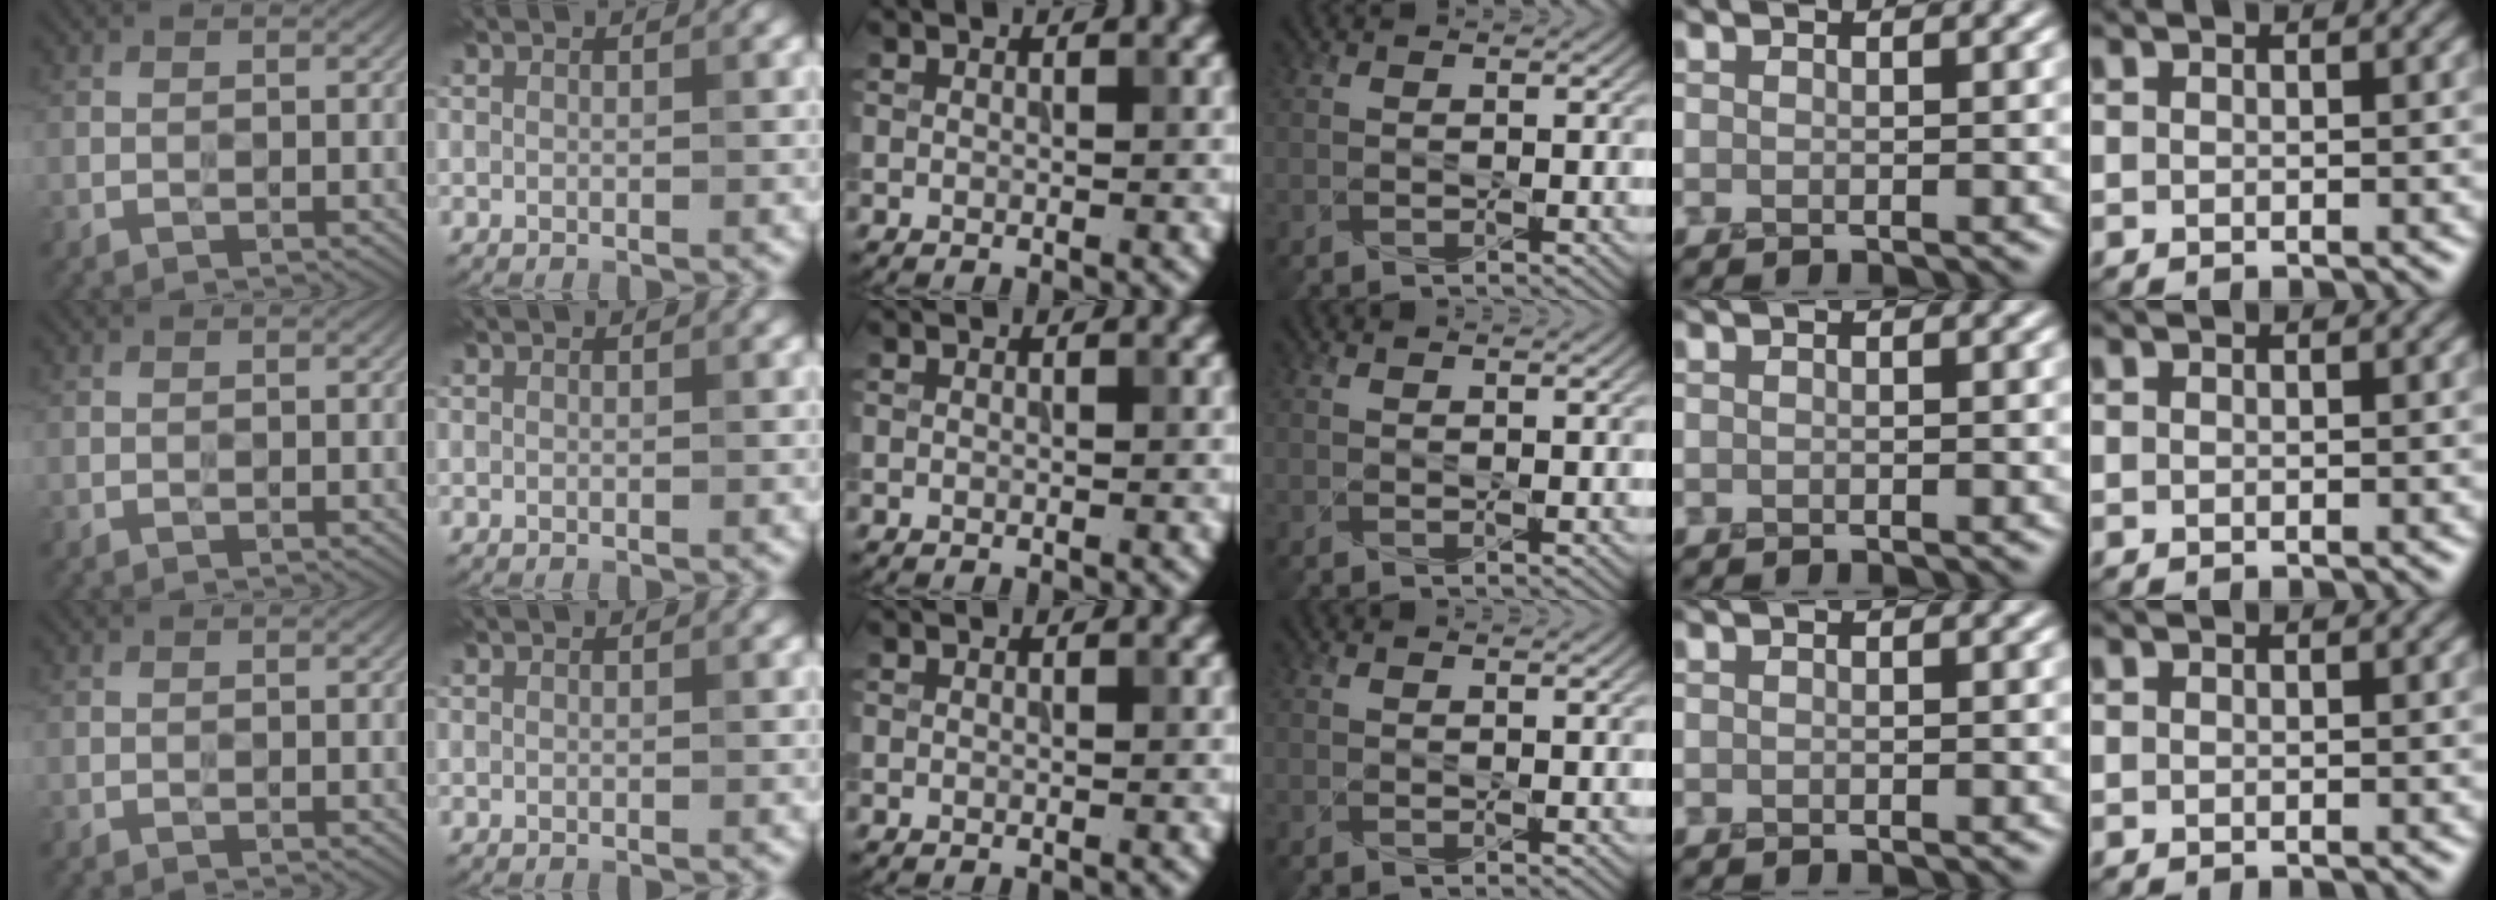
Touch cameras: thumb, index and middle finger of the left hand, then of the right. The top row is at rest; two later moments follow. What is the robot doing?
{"motion": "squeeze", "object": "paper clamp"}